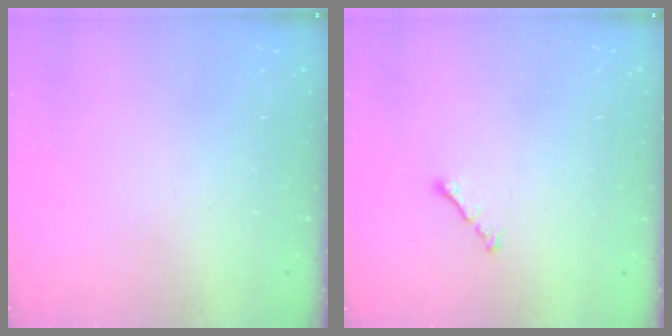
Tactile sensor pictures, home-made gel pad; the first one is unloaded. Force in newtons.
{"total": 1.2, "press": 1.1, "slide": 0.5}